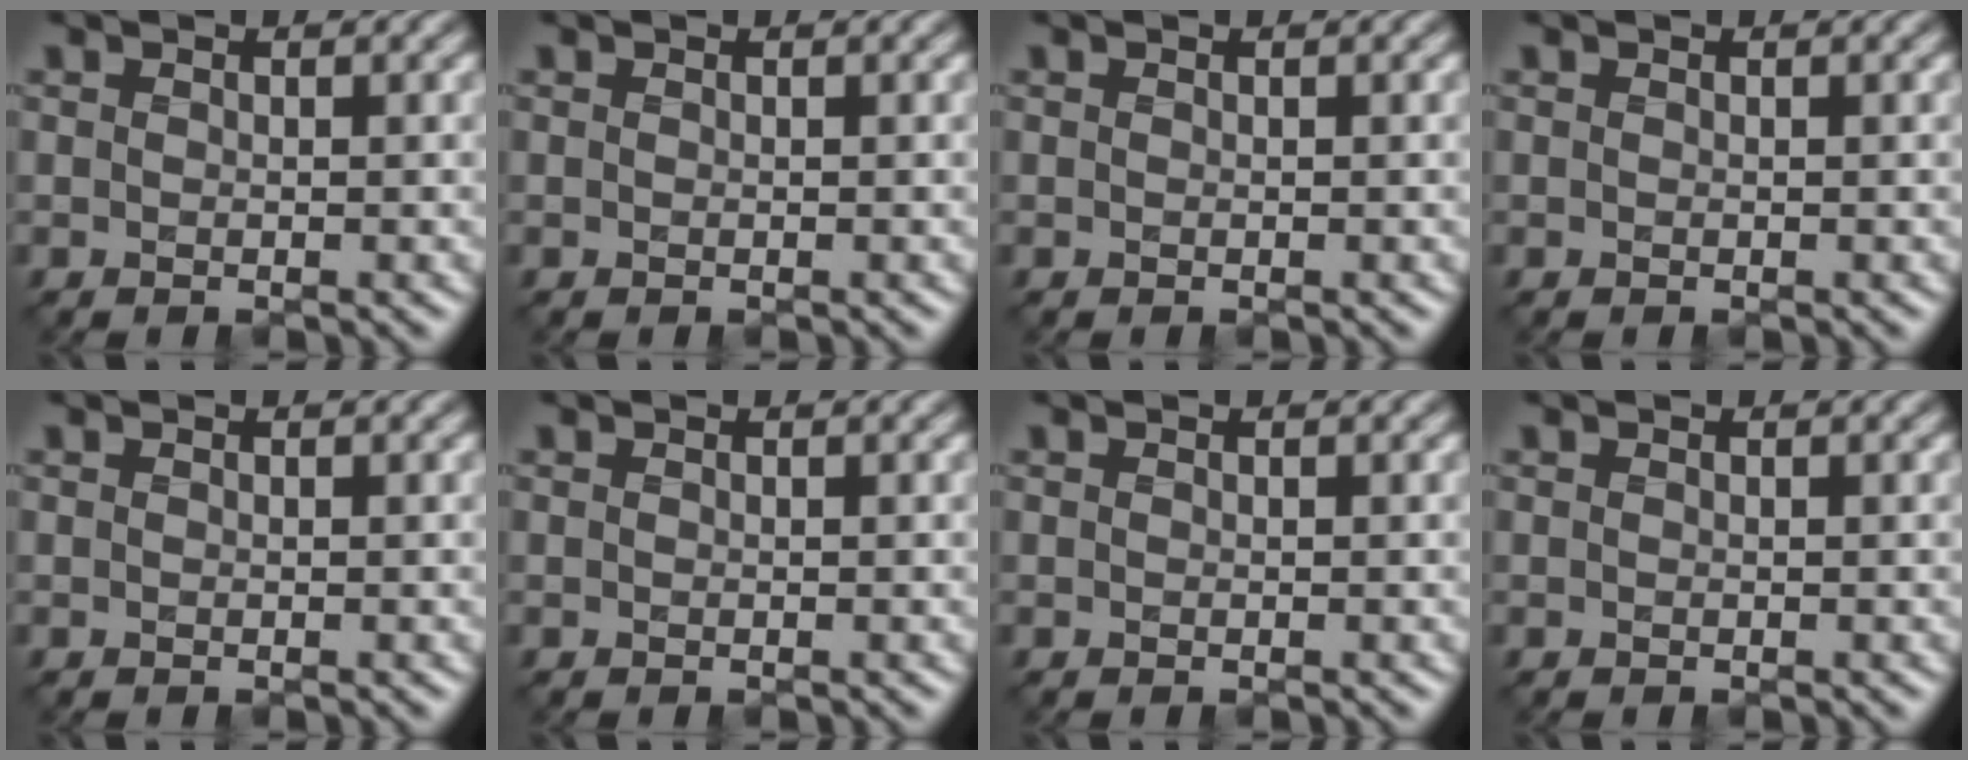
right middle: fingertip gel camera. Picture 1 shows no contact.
{"total": 0.0}
{"total": 0.0}
{"total": 0.0}
{"total": 0.0}
{"total": 0.0}
{"total": 0.0}
{"total": 0.0}